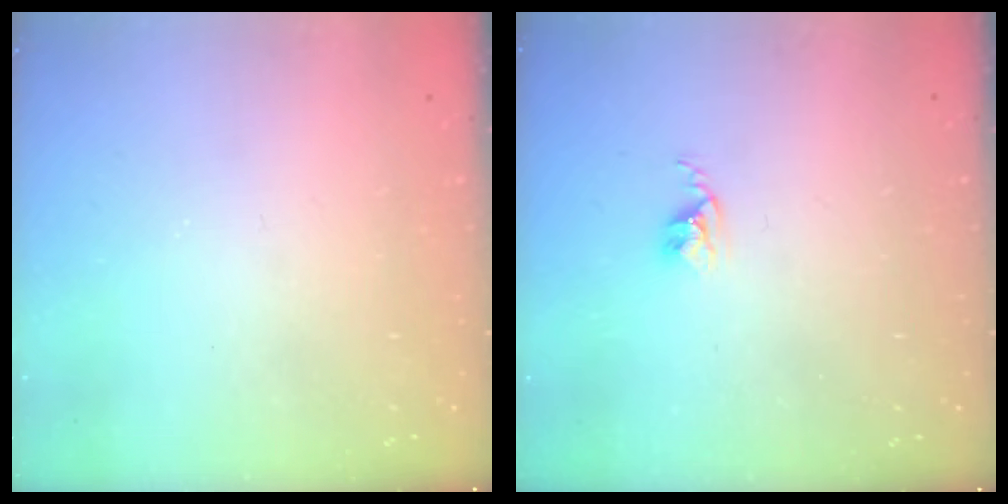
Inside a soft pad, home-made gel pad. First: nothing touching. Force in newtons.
{"total": 2.6, "press": 2.6, "slide": 0.4}